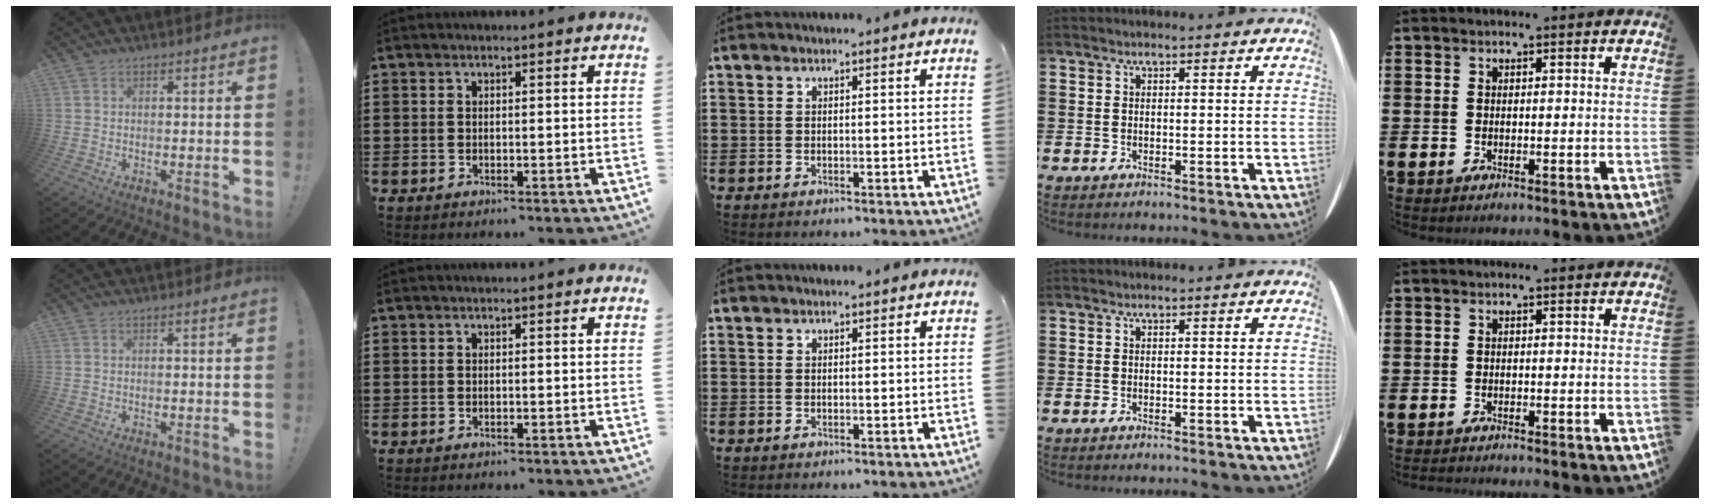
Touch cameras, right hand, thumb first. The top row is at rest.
{"little": {"total": 0.6, "force": [-0.6, 0.0, 0.0], "torque": [-0.001, -0.002, -0.011]}}